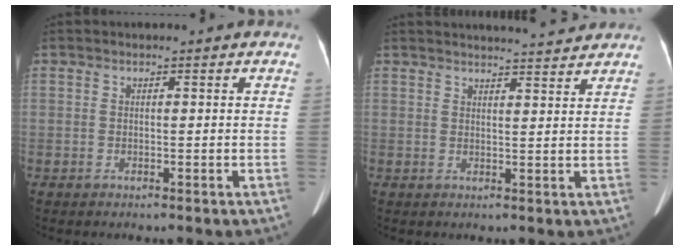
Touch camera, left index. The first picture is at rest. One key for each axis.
{"total": 7.1, "fx": 6.9, "fy": 0.1, "fz": 1.9, "tx": -0.033, "ty": 0.004, "tz": 0.083}